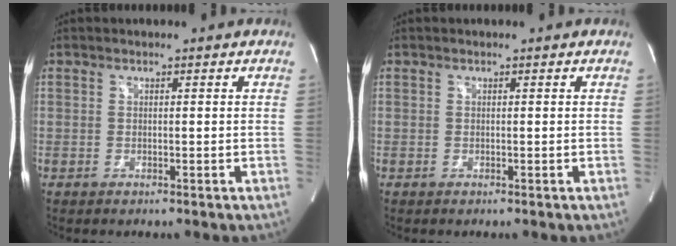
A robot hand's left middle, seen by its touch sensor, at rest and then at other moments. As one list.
[{"total": 0.0}]